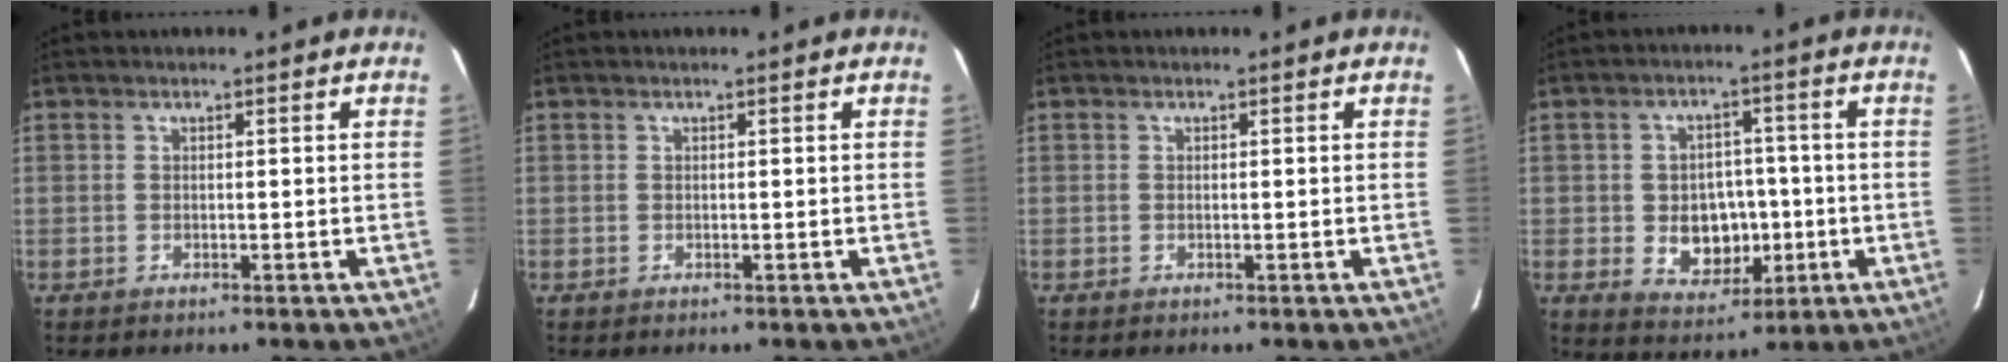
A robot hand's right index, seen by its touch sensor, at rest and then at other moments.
{"total": 0.0}
{"total": 0.0}
{"total": 8.9, "force": [-1.7, 7.1, 5.1], "torque": [-0.105, 0.003, -0.008]}